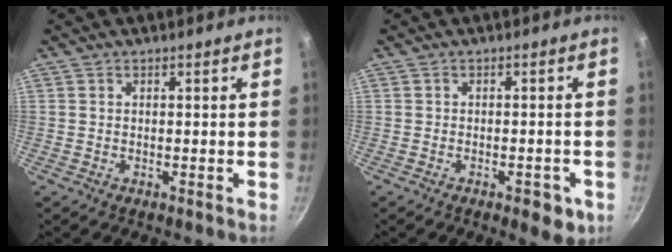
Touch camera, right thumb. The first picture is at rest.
{"total": 5.1, "force": [-2.2, 2.4, 3.9], "torque": [-0.031, 0.015, -0.022]}